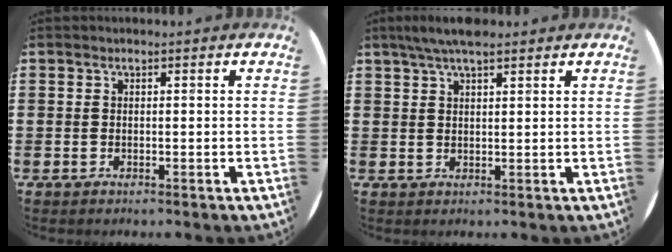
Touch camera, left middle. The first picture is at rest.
{"total": 3.7, "force": [2.9, 0.8, 2.1], "torque": [-0.046, 0.004, 0.052]}